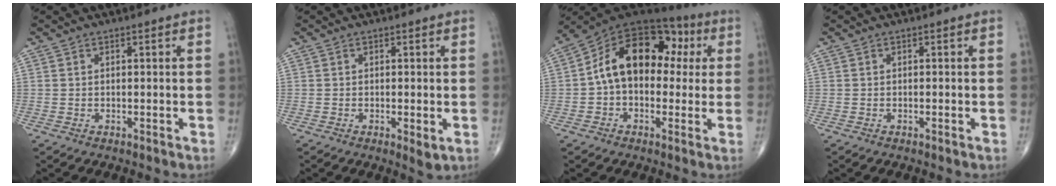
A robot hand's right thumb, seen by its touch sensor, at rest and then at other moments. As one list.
[{"total": 2.3, "force": [-0.5, 0.6, 2.2], "torque": [-0.040, -0.011, -0.009]}, {"total": 17.5, "force": [2.2, 11.5, 13.0], "torque": [-0.169, 0.052, 0.023]}, {"total": 0.0}]